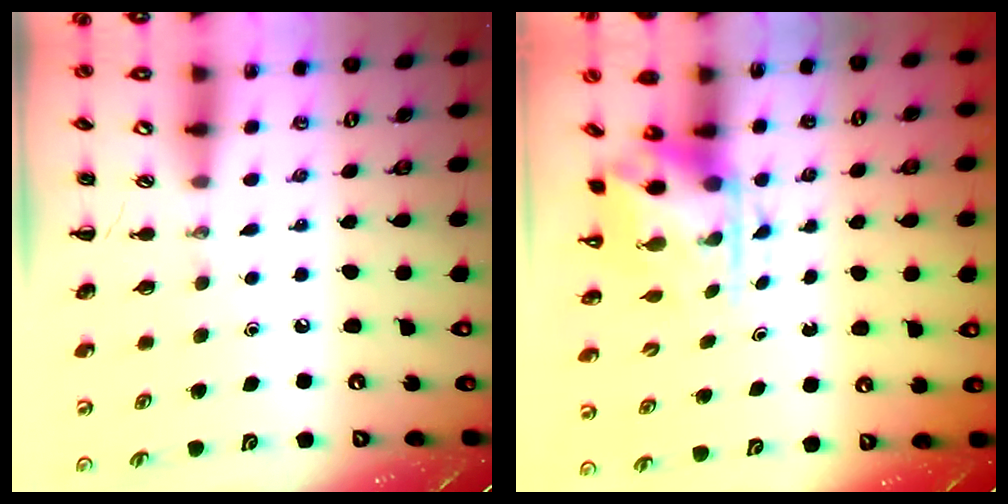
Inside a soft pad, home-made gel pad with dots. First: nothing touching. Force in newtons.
{"total": 3.9, "press": 3.8, "slide": 0.9}